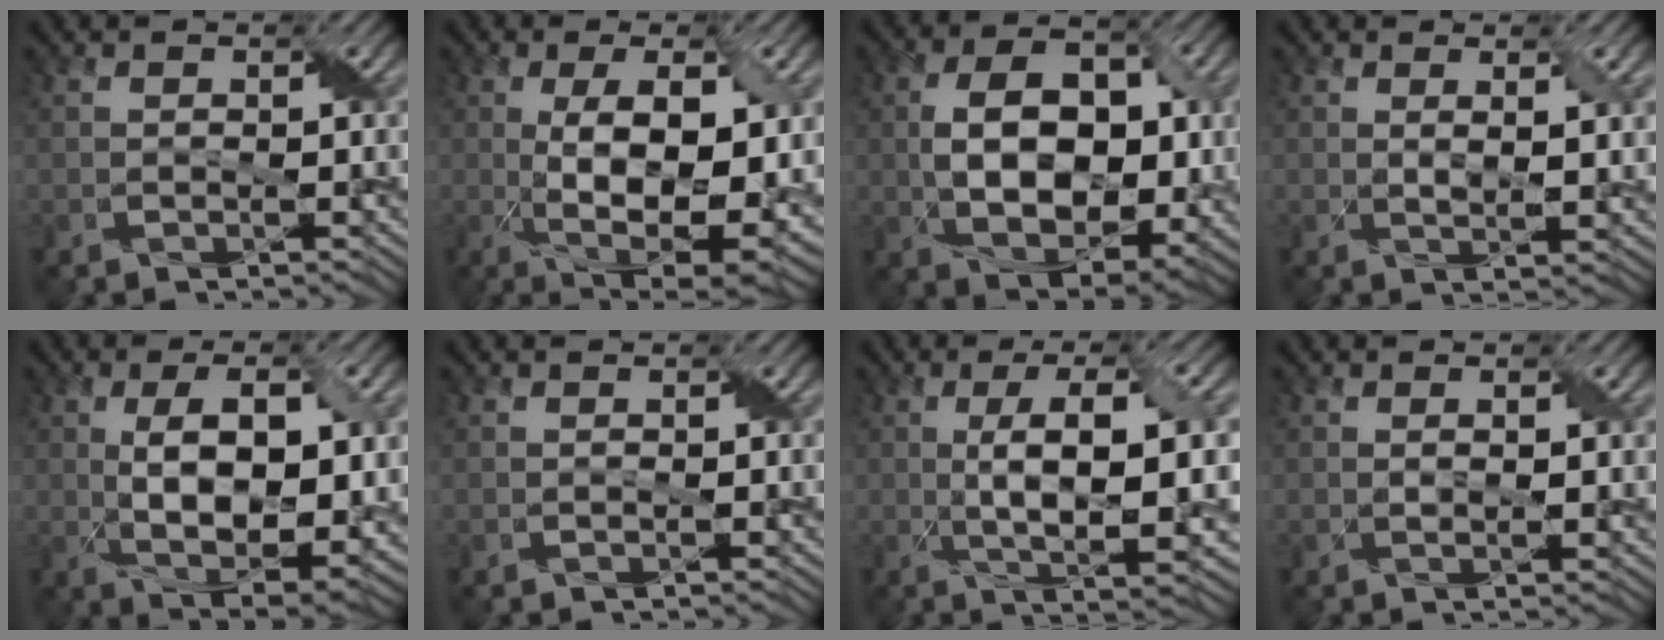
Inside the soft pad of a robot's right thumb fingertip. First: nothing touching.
{"total": 13.8, "force": [-1.5, 5.6, 12.6], "torque": [-0.196, -0.010, -0.012]}
{"total": 11.6, "force": [0.1, 7.1, 9.1], "torque": [-0.165, -0.002, 0.006]}
{"total": 3.0, "force": [1.2, 0.5, 2.7], "torque": [-0.052, -0.005, 0.024]}
{"total": 11.8, "force": [0.3, 5.3, 10.5], "torque": [-0.176, -0.006, 0.015]}
{"total": 0.0}
{"total": 9.7, "force": [0.0, 2.4, 9.4], "torque": [-0.154, 0.008, 0.002]}
{"total": 1.4, "force": [0.4, 0.3, 1.3], "torque": [-0.023, 0.001, 0.008]}